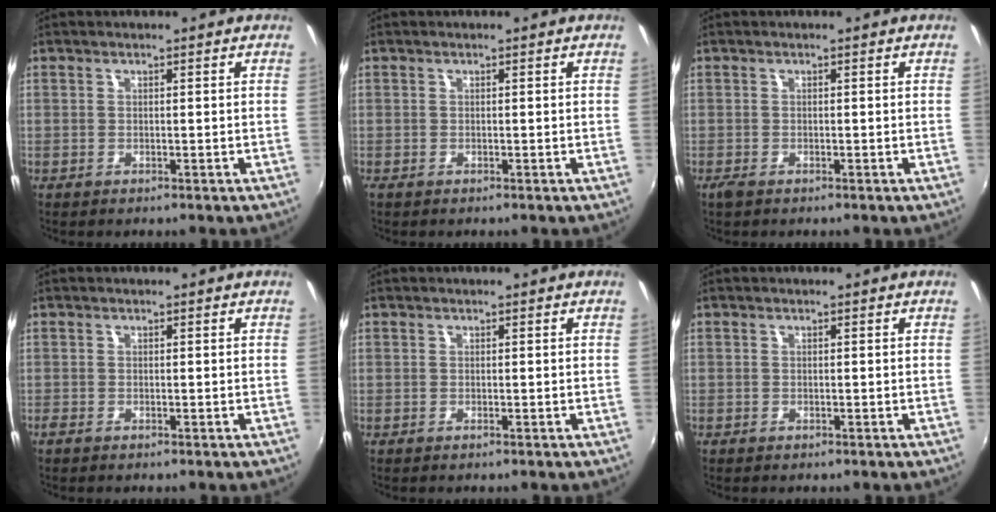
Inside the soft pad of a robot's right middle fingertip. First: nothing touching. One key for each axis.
{"total": 0.0}
{"total": 1.1, "fx": -0.8, "fy": 0.3, "fz": 0.7, "tx": -0.014, "ty": -0.005, "tz": -0.015}
{"total": 0.6, "fx": -0.5, "fy": 0.1, "fz": 0.3, "tx": -0.006, "ty": -0.003, "tz": -0.012}
{"total": 0.0}
{"total": 0.5, "fx": -0.4, "fy": 0.4, "fz": 0.0, "tx": 0.000, "ty": 0.001, "tz": -0.007}